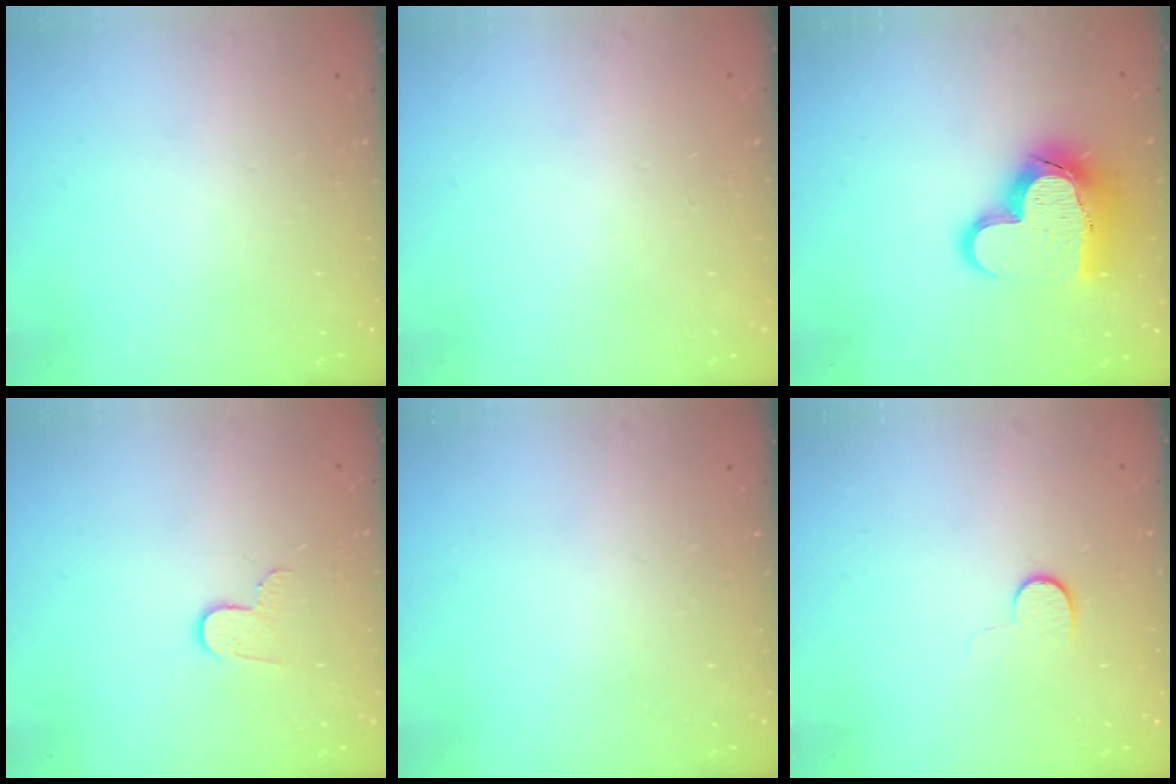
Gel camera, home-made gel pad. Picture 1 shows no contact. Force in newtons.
{"total": 0.6, "press": 0.6, "slide": 0.2}
{"total": 15.9, "press": 15.8, "slide": 1.5}
{"total": 4.9, "press": 4.9, "slide": 0.5}
{"total": 0.0}
{"total": 4.5, "press": 4.4, "slide": 0.4}